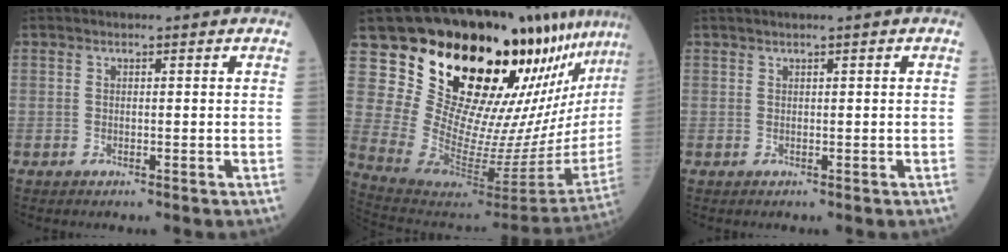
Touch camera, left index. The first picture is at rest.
{"total": 24.9, "force": [18.9, 3.8, 15.7], "torque": [-0.239, -0.094, 0.292]}
{"total": 0.6, "force": [0.5, -0.1, 0.3], "torque": [-0.006, 0.010, 0.018]}